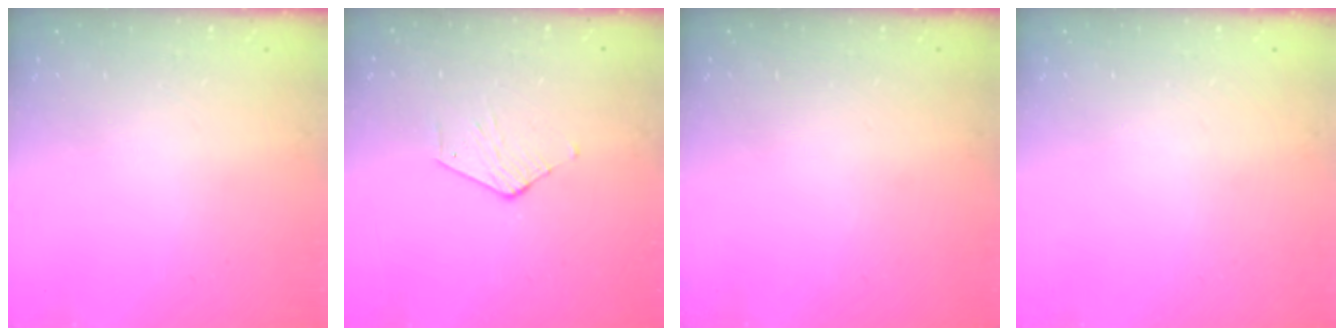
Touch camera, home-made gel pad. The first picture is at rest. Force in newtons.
{"total": 2.5, "press": 2.5, "slide": 0.2}
{"total": 0.0}
{"total": 0.0}